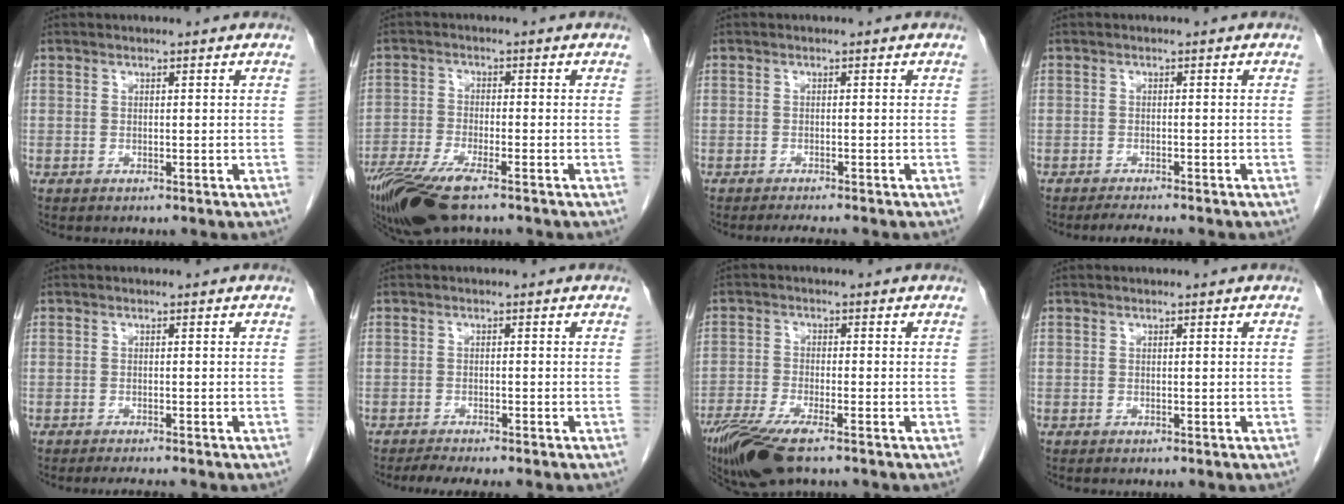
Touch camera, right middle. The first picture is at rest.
{"total": 11.2, "force": [-8.1, 2.2, 7.5], "torque": [-0.140, -0.020, -0.143]}
{"total": 2.8, "force": [-2.5, -0.4, 1.2], "torque": [-0.018, -0.009, -0.037]}
{"total": 3.3, "force": [-2.9, -0.2, 1.5], "torque": [-0.027, -0.011, -0.043]}
{"total": 3.0, "force": [-2.7, -0.1, 1.3], "torque": [-0.018, -0.009, -0.037]}
{"total": 4.0, "force": [-3.4, -0.2, 2.0], "torque": [-0.033, -0.011, -0.054]}
{"total": 9.6, "force": [-6.8, 1.8, 6.5], "torque": [-0.118, -0.020, -0.120]}
{"total": 0.0}